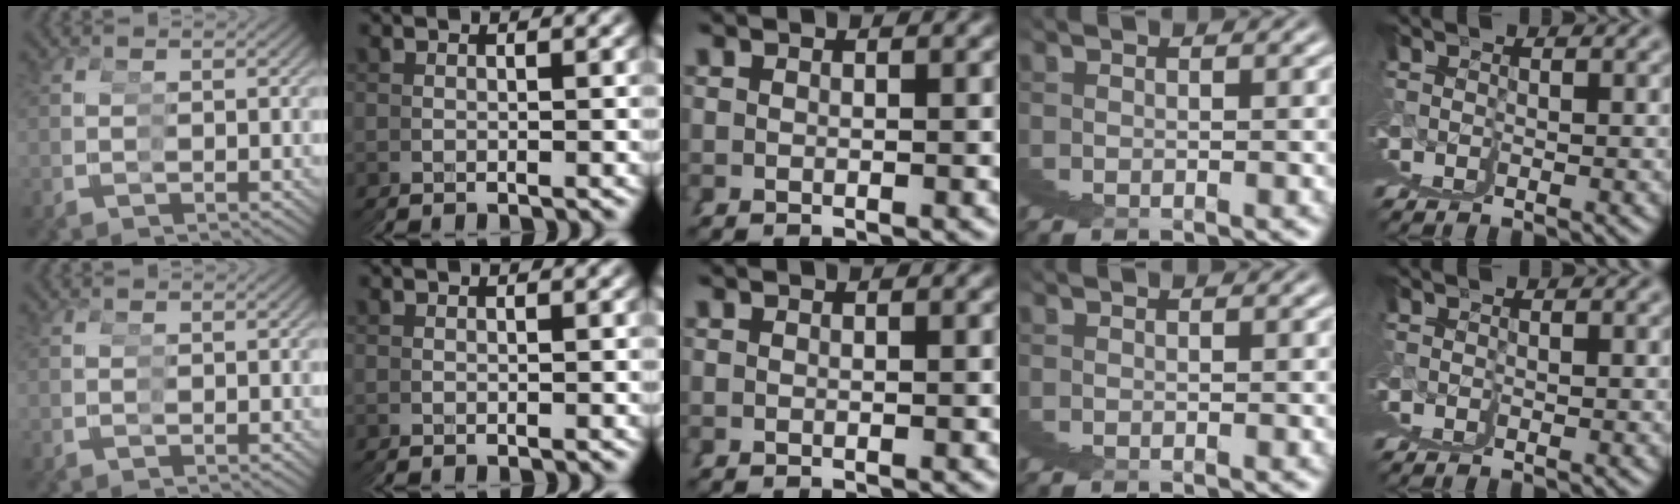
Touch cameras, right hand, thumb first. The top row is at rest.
{}